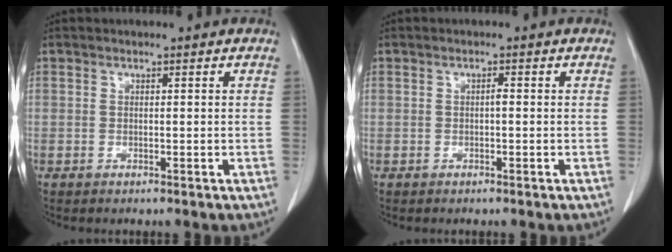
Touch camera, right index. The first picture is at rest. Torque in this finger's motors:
{"motor_torque": [0.19, -0.16, 0.05, 0.02]}